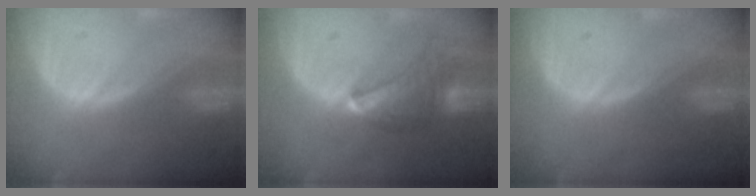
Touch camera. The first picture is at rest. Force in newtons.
{"total": 7.0, "press": 6.8, "slide": 1.4}
{"total": 0.0}